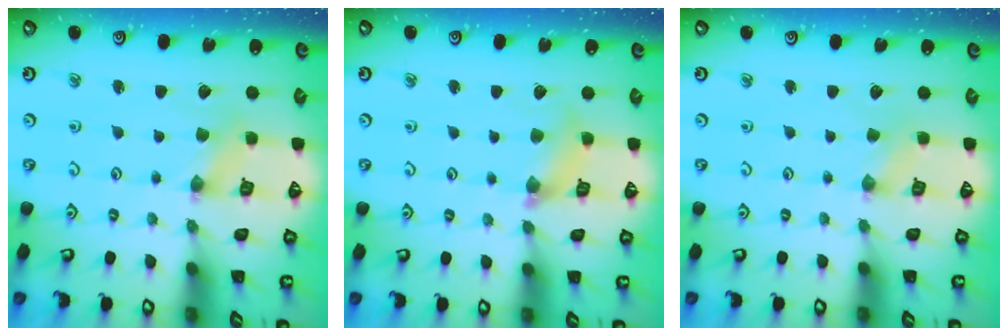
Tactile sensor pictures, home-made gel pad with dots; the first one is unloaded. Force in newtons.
{"total": 6.7, "press": 6.6, "slide": 0.7}
{"total": 0.5, "press": 0.5, "slide": 0.2}